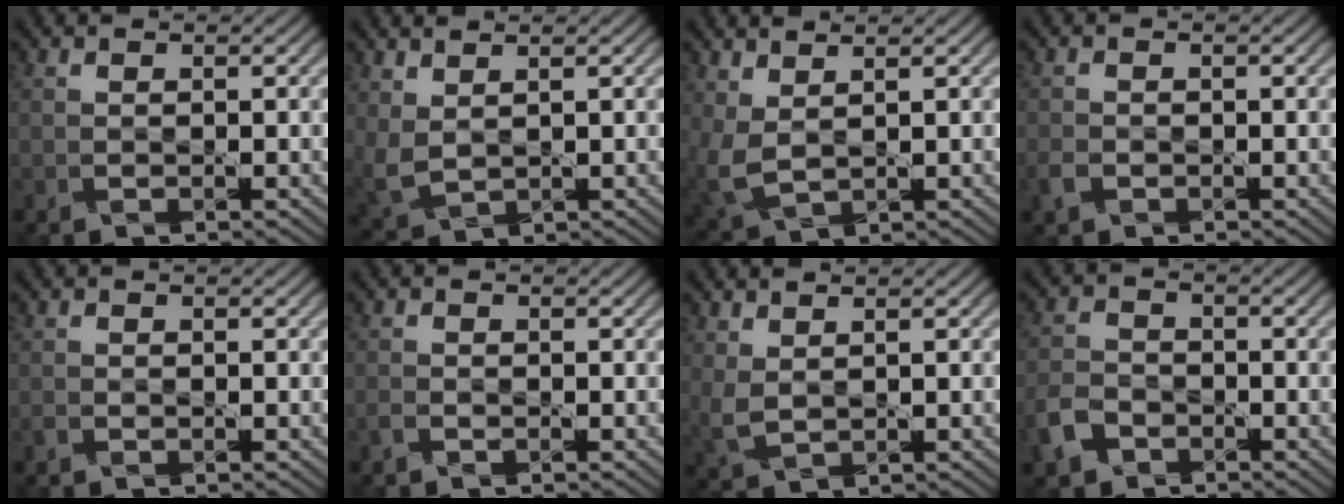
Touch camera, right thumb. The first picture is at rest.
{"total": 4.5, "force": [1.6, 2.9, 3.0], "torque": [-0.096, -0.009, 0.043]}
{"total": 5.3, "force": [1.4, 3.1, 4.1], "torque": [-0.121, -0.006, 0.036]}
{"total": 2.1, "force": [-1.1, 1.5, 0.9], "torque": [-0.030, -0.004, -0.028]}
{"total": 0.9, "force": [-0.6, 0.5, 0.3], "torque": [-0.012, 0.000, -0.015]}
{"total": 1.2, "force": [-1.0, 0.6, 0.4], "torque": [-0.015, 0.001, -0.024]}
{"total": 3.2, "force": [1.1, 2.0, 2.3], "torque": [-0.068, -0.001, 0.025]}
{"total": 5.1, "force": [-3.2, 3.3, 2.1], "torque": [-0.062, -0.002, -0.075]}